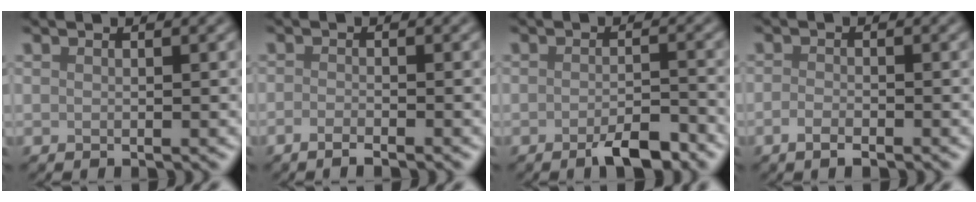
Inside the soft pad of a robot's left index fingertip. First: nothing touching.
{"total": 1.4, "force": [-1.0, 0.2, 0.9], "torque": [-0.014, -0.003, -0.022]}
{"total": 3.6, "force": [-2.3, 1.1, 2.5], "torque": [-0.042, 0.001, -0.041]}
{"total": 1.5, "force": [-0.9, 0.5, 1.1], "torque": [-0.022, -0.002, -0.020]}